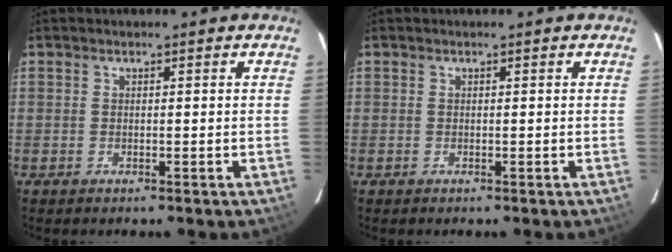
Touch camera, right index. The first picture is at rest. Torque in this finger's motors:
{"motor_torque": [0.00, 0.00, 0.00, 0.00]}